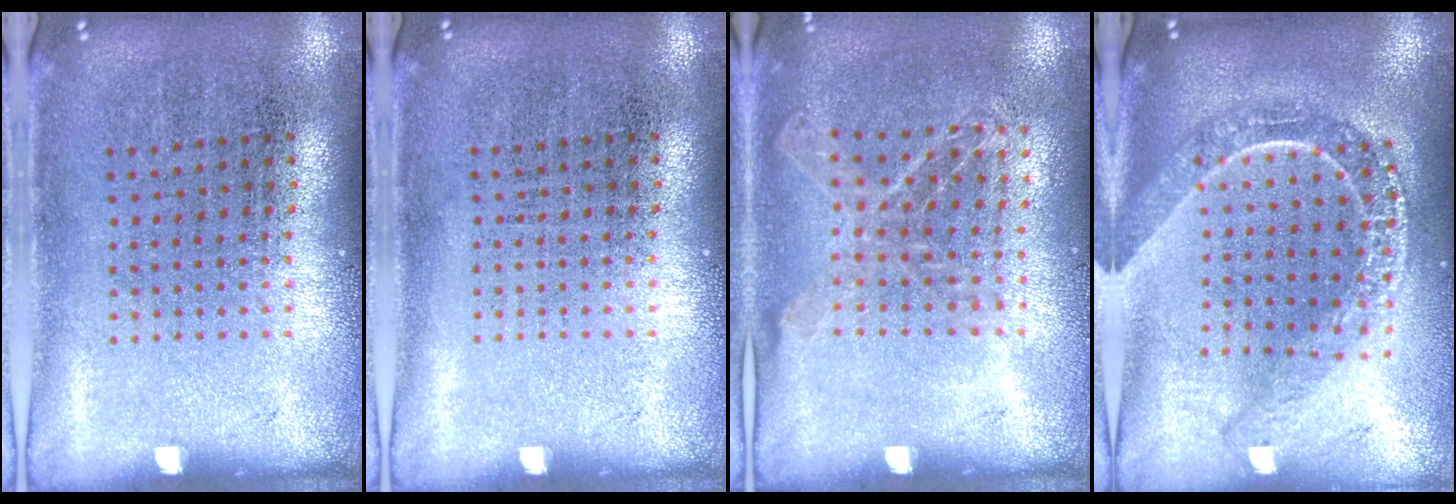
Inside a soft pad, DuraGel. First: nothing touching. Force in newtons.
{"total": 0.0}
{"total": 1.1, "press": 1.1, "slide": 0.3}
{"total": 2.2, "press": 1.8, "slide": 1.2}